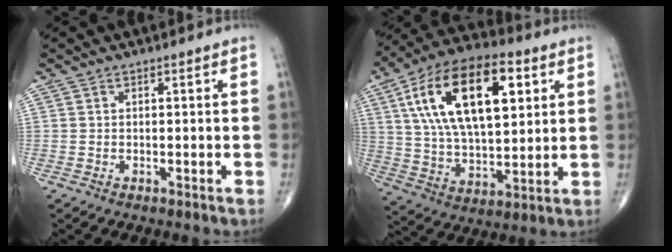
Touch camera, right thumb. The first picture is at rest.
{"total": 23.6, "force": [7.6, 11.5, 19.2], "torque": [-0.325, -0.006, 0.129]}